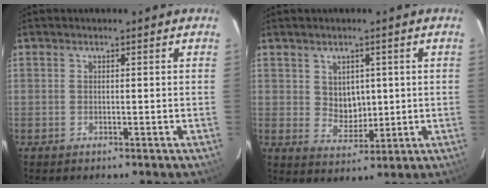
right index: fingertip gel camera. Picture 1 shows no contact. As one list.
[{"total": 5.1, "force": [1.3, 4.2, 2.6], "torque": [-0.040, 0.005, 0.034]}]